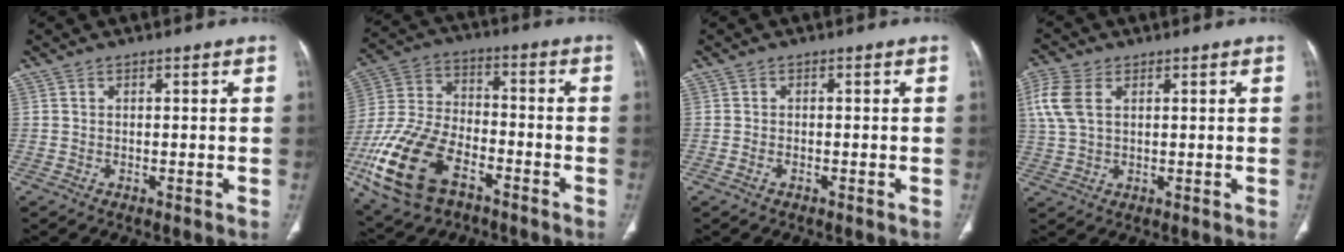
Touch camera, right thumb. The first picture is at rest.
{"total": 19.6, "force": [-9.3, 11.1, 13.1], "torque": [-0.280, 0.035, -0.170]}
{"total": 0.8, "force": [-0.5, 0.5, 0.5], "torque": [-0.015, 0.003, -0.008]}
{"total": 7.6, "force": [2.3, 4.6, 5.6], "torque": [-0.146, 0.010, 0.047]}